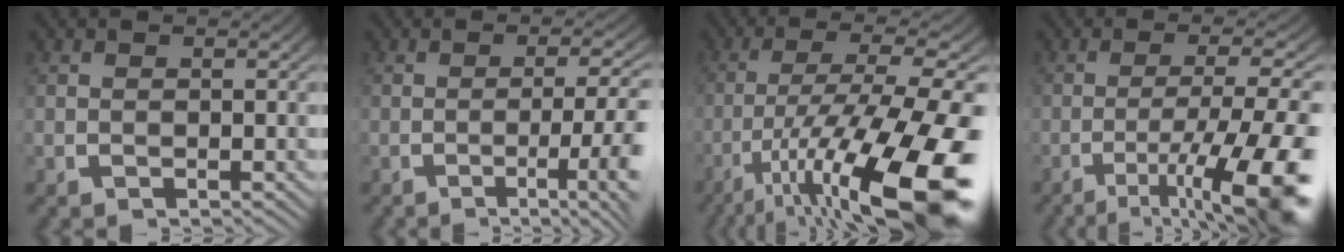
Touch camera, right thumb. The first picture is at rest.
{"total": 6.5, "force": [-2.9, 2.1, 5.4], "torque": [-0.085, -0.011, -0.042]}
{"total": 16.4, "force": [-5.4, 7.1, 13.7], "torque": [-0.232, -0.053, -0.052]}
{"total": 11.1, "force": [-4.1, 4.4, 9.4], "torque": [-0.139, -0.029, -0.047]}